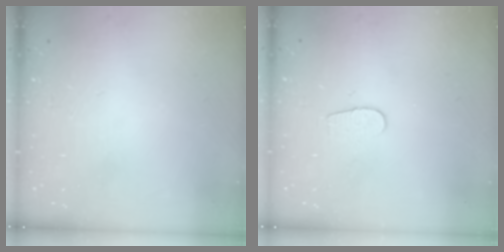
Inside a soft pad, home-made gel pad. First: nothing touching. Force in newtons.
{"total": 5.4, "press": 5.4, "slide": 0.6}